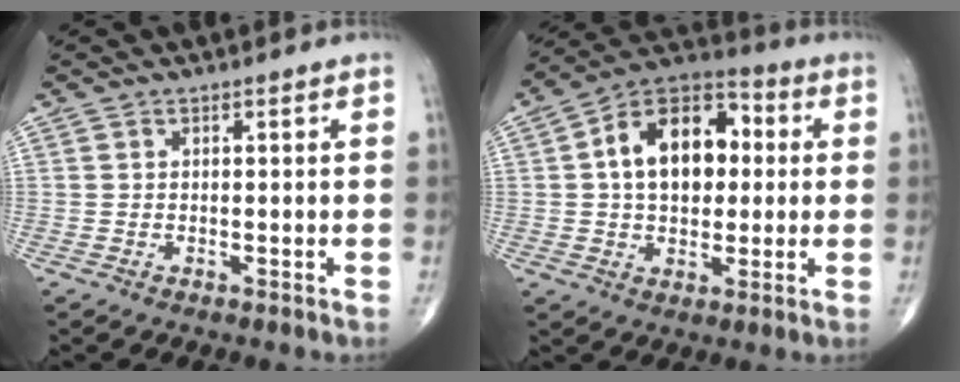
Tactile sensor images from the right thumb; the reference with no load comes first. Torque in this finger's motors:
{"motor_torque": [-0.66, 1.14, 0.42, 0.16, 0.12]}